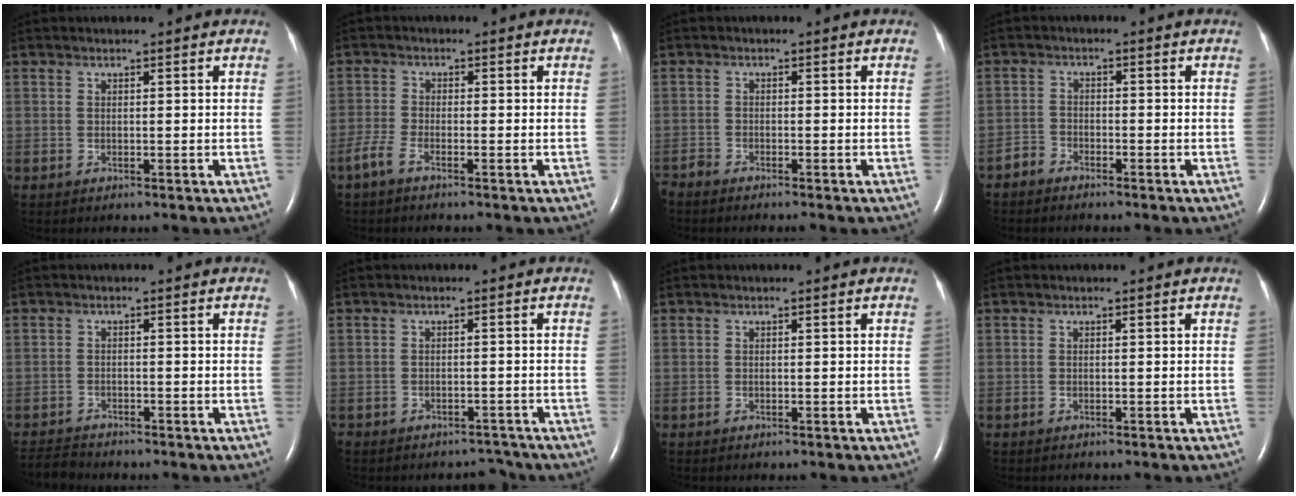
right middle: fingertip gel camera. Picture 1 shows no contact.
{"total": 2.5, "force": [-1.9, 0.4, 1.7], "torque": [-0.047, -0.004, -0.044]}
{"total": 2.2, "force": [-2.1, -0.4, 0.5], "torque": [-0.009, -0.006, -0.041]}
{"total": 2.0, "force": [-1.8, 0.8, -0.1], "torque": [-0.001, 0.001, -0.035]}
{"total": 2.8, "force": [-2.8, 0.2, -0.2], "torque": [0.001, -0.014, -0.050]}
{"total": 3.5, "force": [-3.2, 1.5, -0.3], "torque": [0.007, 0.005, -0.049]}
{"total": 0.0}
{"total": 0.0}